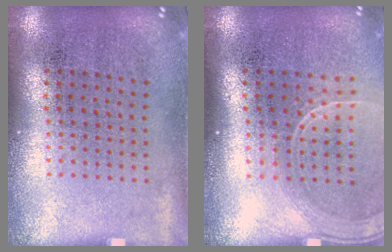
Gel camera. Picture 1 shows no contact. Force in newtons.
{"total": 1.6, "press": 1.4, "slide": 0.8}